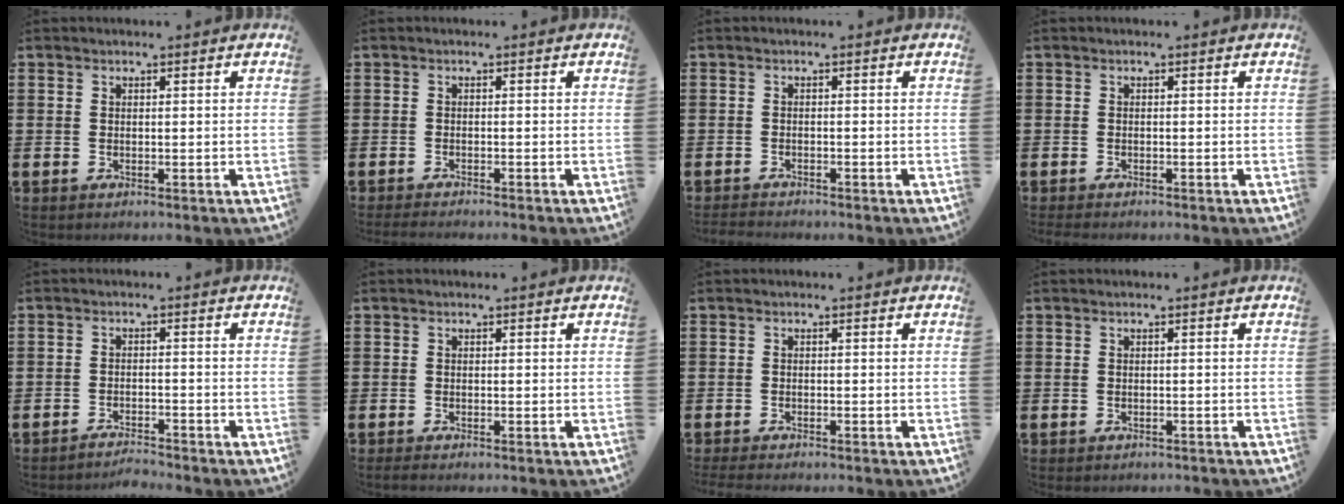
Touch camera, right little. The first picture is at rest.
{"total": 1.0, "force": [-0.9, 0.0, 0.5], "torque": [-0.007, -0.001, -0.017]}
{"total": 1.0, "force": [-0.9, 0.1, 0.0], "torque": [-0.003, 0.000, -0.019]}
{"total": 0.6, "force": [-0.5, 0.2, 0.1], "torque": [-0.004, 0.000, -0.011]}
{"total": 2.1, "force": [-2.1, -0.1, 0.0], "torque": [-0.005, 0.003, -0.045]}
{"total": 0.5, "force": [-0.3, 0.0, 0.4], "torque": [-0.006, -0.001, -0.007]}
{"total": 0.8, "force": [-0.7, 0.1, 0.3], "torque": [-0.007, 0.000, -0.015]}
{"total": 0.0}